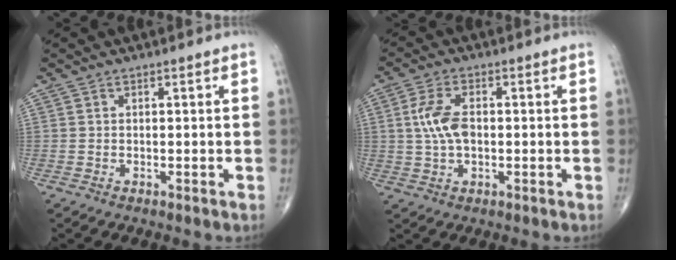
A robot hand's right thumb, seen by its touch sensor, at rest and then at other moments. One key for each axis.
{"total": 6.8, "fx": 0.4, "fy": 3.7, "fz": 5.7, "tx": -0.121, "ty": 0.008, "tz": 0.005}